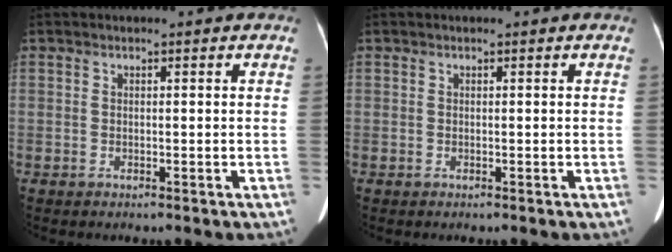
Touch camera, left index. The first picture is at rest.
{"total": 0.0}